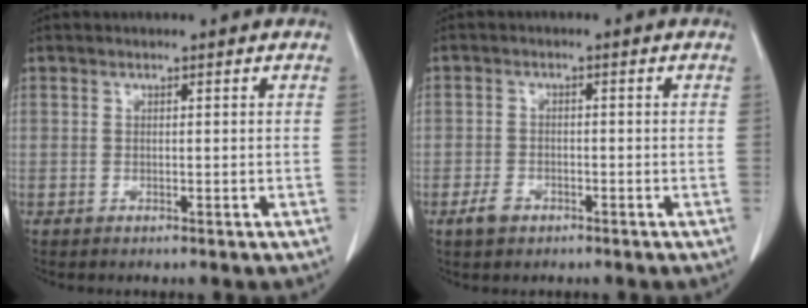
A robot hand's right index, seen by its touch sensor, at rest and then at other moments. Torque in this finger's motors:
{"motor_torque": [-0.32, 0.09, -0.66, -0.21]}